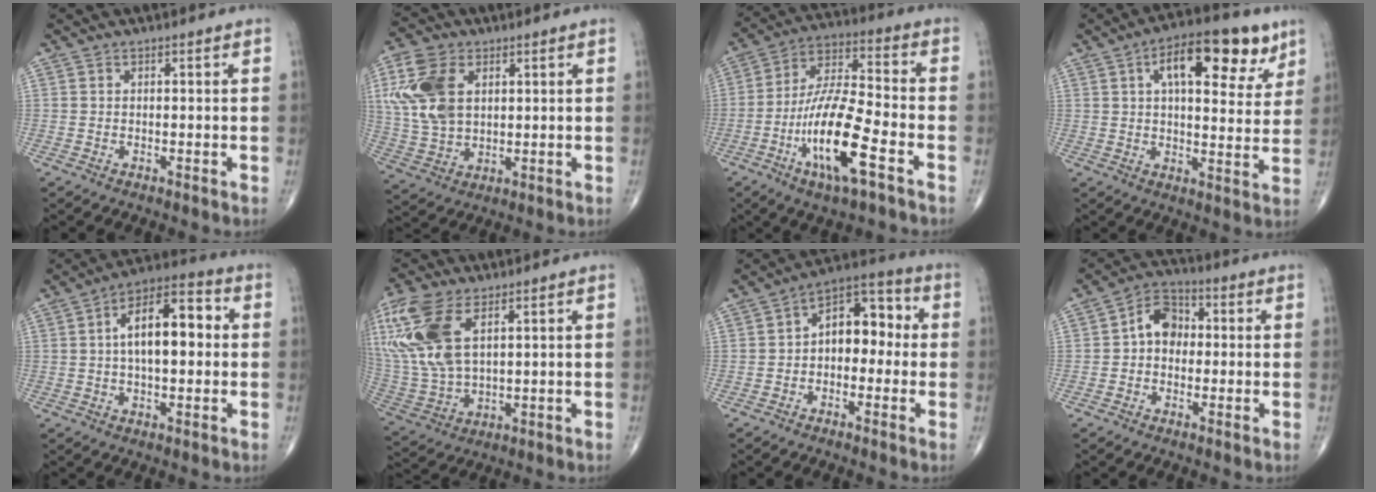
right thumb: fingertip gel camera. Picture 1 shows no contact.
{"total": 13.3, "force": [3.7, 8.7, 9.4], "torque": [-0.193, -0.003, 0.077]}
{"total": 16.4, "force": [-6.8, 4.2, 14.4], "torque": [-0.284, 0.032, -0.123]}
{"total": 16.3, "force": [7.5, 7.2, 12.5], "torque": [-0.144, -0.009, 0.105]}
{"total": 13.6, "force": [1.6, 6.5, 11.8], "torque": [-0.179, 0.030, 0.017]}
{"total": 18.2, "force": [6.8, 9.3, 14.0], "torque": [-0.329, -0.015, 0.139]}
{"total": 10.4, "force": [0.0, 6.7, 7.9], "torque": [-0.085, 0.039, -0.017]}
{"total": 7.1, "force": [0.2, 5.5, 4.5], "torque": [-0.053, 0.025, -0.011]}